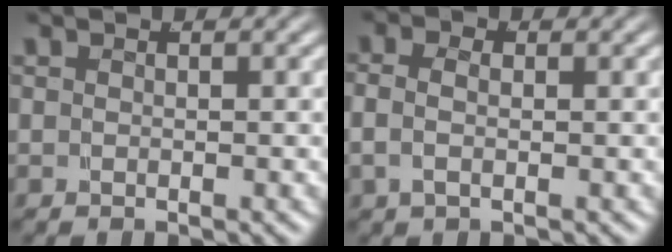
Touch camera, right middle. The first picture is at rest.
{"total": 2.6, "force": [0.0, 1.7, 1.9], "torque": [-0.043, 0.003, -0.002]}